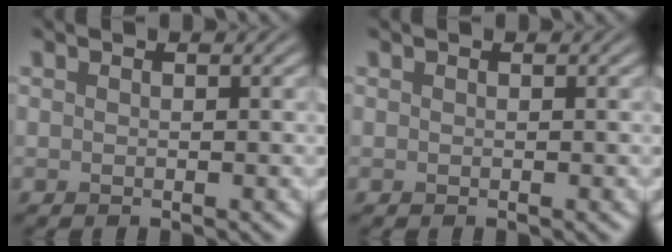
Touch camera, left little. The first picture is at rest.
{"total": 0.0}